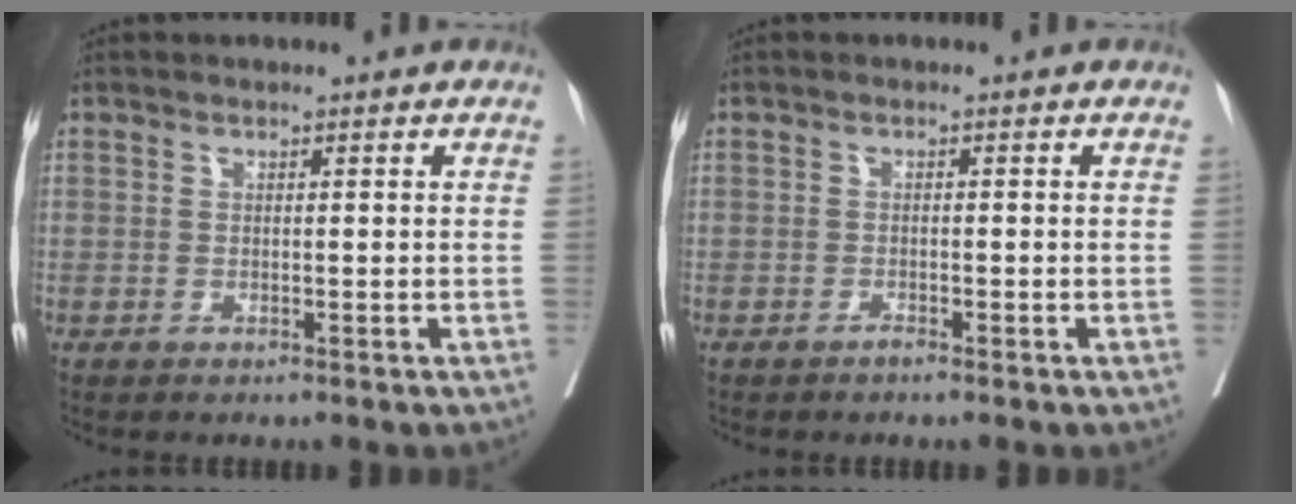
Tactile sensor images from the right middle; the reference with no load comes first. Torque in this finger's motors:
{"motor_torque": [-0.06, 0.06, -0.02, 0.00]}